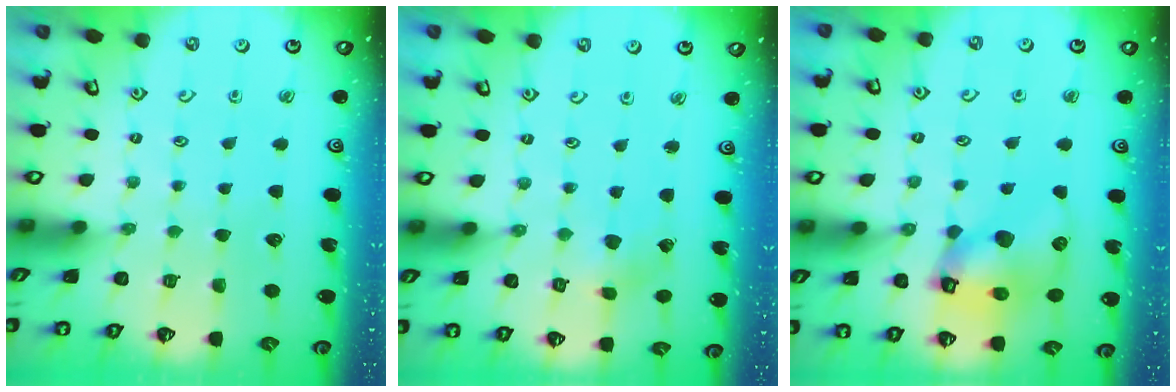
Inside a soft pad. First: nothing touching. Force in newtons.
{"total": 2.5, "press": 2.4, "slide": 0.3}
{"total": 12.7, "press": 12.6, "slide": 1.7}